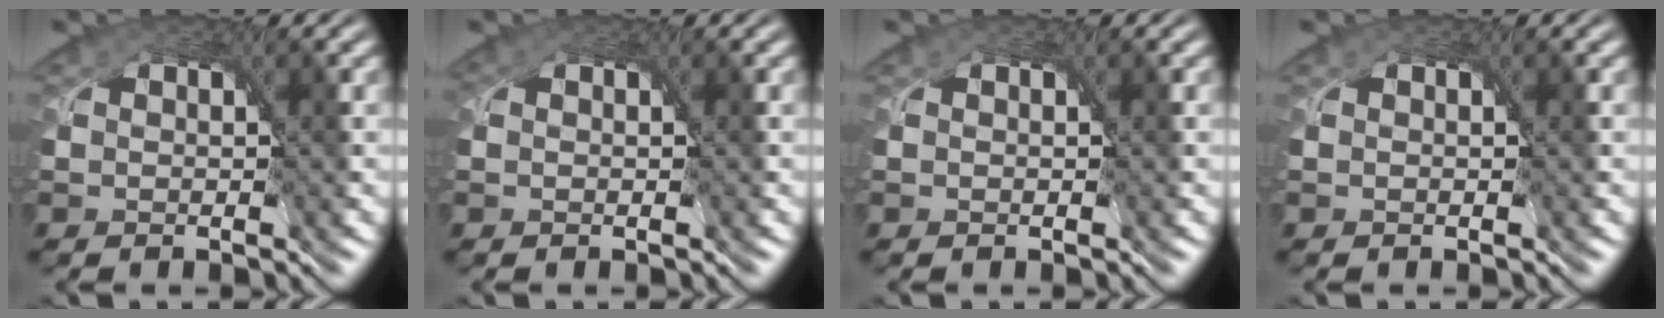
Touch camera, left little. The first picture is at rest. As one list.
[{"total": 0.7, "force": [0.3, 0.5, 0.4], "torque": [-0.012, 0.000, 0.003]}, {"total": 0.0}, {"total": 0.0}]